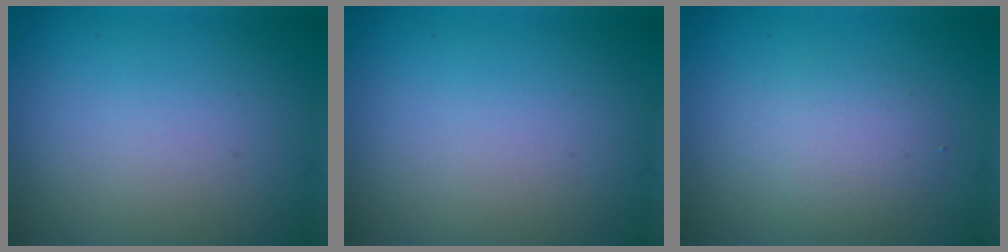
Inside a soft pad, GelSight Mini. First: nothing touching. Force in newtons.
{"total": 0.0}
{"total": 2.6, "press": 2.6, "slide": 0.0}